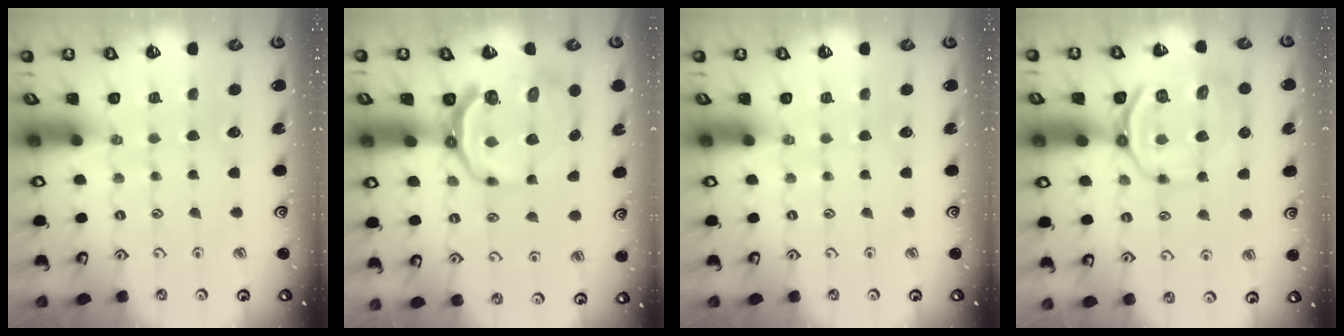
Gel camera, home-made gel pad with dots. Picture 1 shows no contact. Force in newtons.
{"total": 10.4, "press": 9.6, "slide": 3.9}
{"total": 0.0}
{"total": 11.8, "press": 11.6, "slide": 2.2}